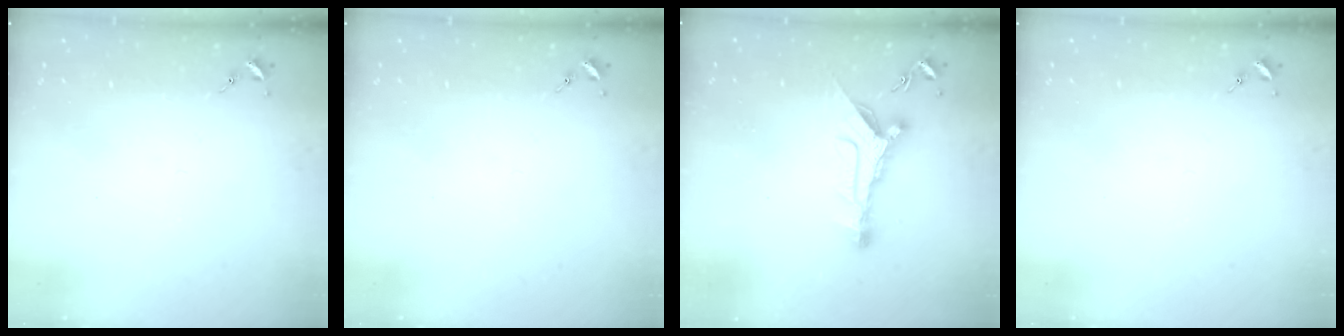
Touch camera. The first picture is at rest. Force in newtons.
{"total": 0.0}
{"total": 10.7, "press": 10.7, "slide": 0.4}
{"total": 0.0}